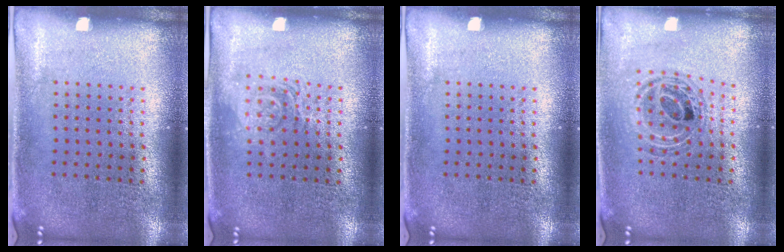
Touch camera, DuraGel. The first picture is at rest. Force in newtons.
{"total": 1.2, "press": 1.2, "slide": 0.2}
{"total": 0.0}
{"total": 0.9, "press": 0.9, "slide": 0.2}